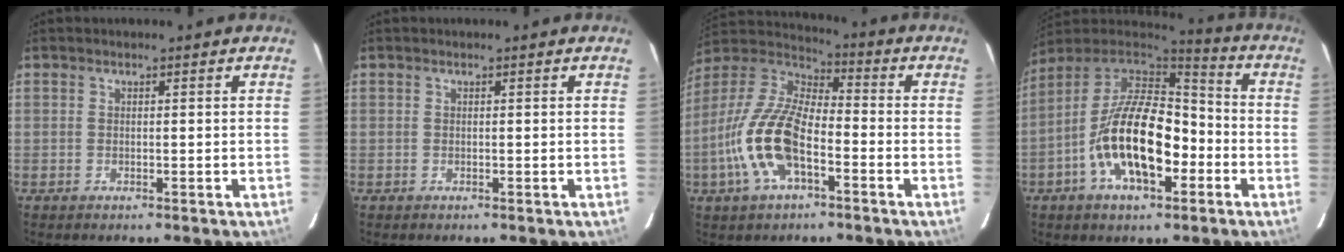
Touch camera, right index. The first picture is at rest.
{"total": 0.0}
{"total": 16.2, "force": [-5.9, 7.0, 13.4], "torque": [-0.282, -0.005, -0.119]}
{"total": 18.1, "force": [-5.9, 8.6, 14.8], "torque": [-0.282, 0.003, -0.108]}